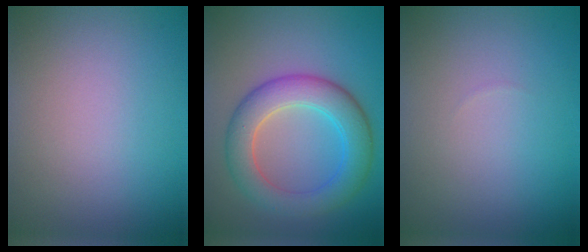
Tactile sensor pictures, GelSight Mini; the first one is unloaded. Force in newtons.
{"total": 6.2, "press": 6.1, "slide": 0.4}
{"total": 0.0}